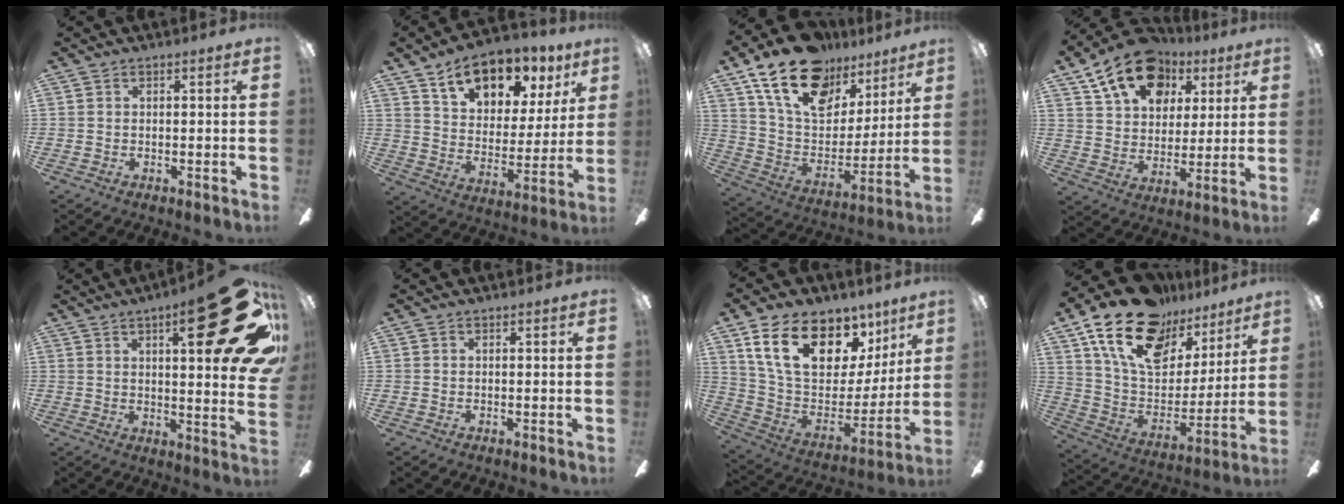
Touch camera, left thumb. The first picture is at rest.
{"total": 13.7, "force": [9.9, 7.1, 6.2], "torque": [-0.091, -0.063, 0.174]}
{"total": 21.9, "force": [14.4, 12.1, 11.2], "torque": [-0.194, -0.079, 0.261]}
{"total": 18.0, "force": [10.2, 11.9, 8.9], "torque": [-0.145, -0.046, 0.186]}
{"total": 27.3, "force": [12.2, 7.6, 23.2], "torque": [-0.294, -0.079, 0.194]}
{"total": 0.0}
{"total": 21.8, "force": [12.6, 12.5, 12.8], "torque": [-0.216, -0.063, 0.232]}
{"total": 23.1, "force": [14.8, 12.5, 12.6], "torque": [-0.215, -0.080, 0.268]}